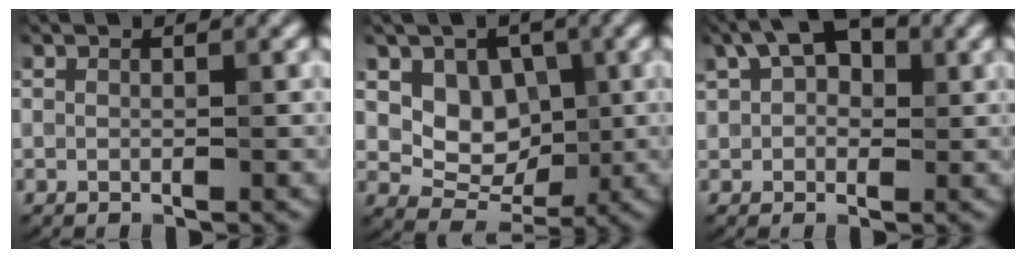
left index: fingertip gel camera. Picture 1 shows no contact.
{"total": 5.0, "force": [0.8, 4.1, 2.9], "torque": [-0.039, -0.011, 0.010]}
{"total": 5.4, "force": [2.2, 3.4, 3.5], "torque": [-0.059, 0.017, 0.020]}